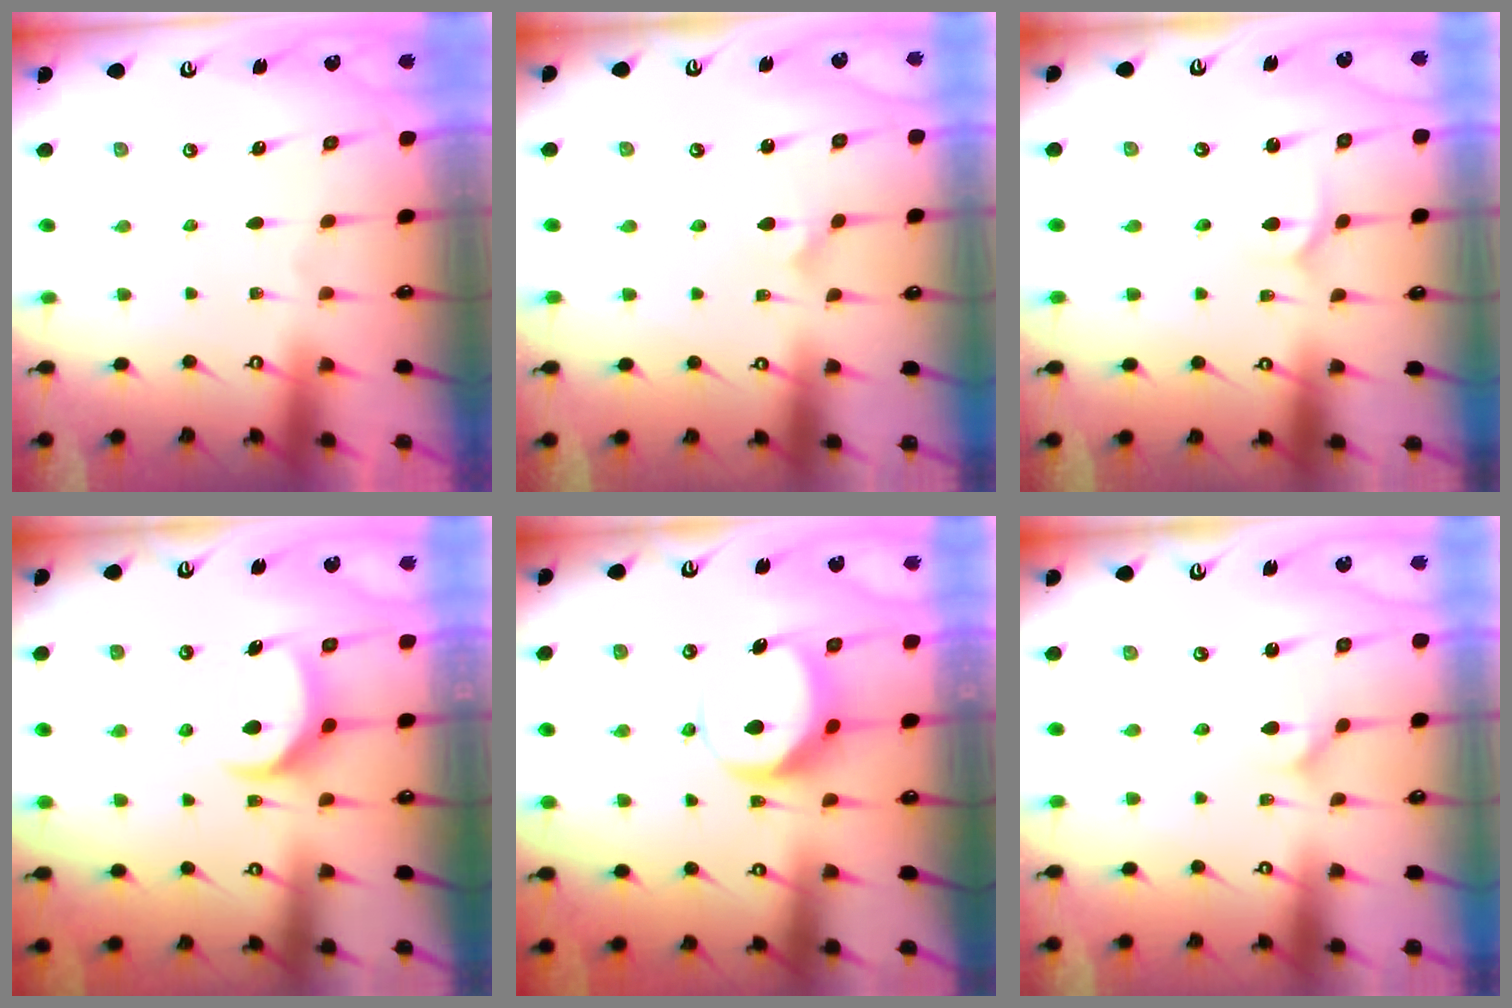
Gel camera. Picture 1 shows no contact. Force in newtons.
{"total": 2.8, "press": 2.8, "slide": 0.2}
{"total": 2.4, "press": 2.4, "slide": 0.3}
{"total": 8.0, "press": 7.9, "slide": 0.9}
{"total": 7.4, "press": 7.4, "slide": 1.0}
{"total": 2.9, "press": 2.9, "slide": 0.2}